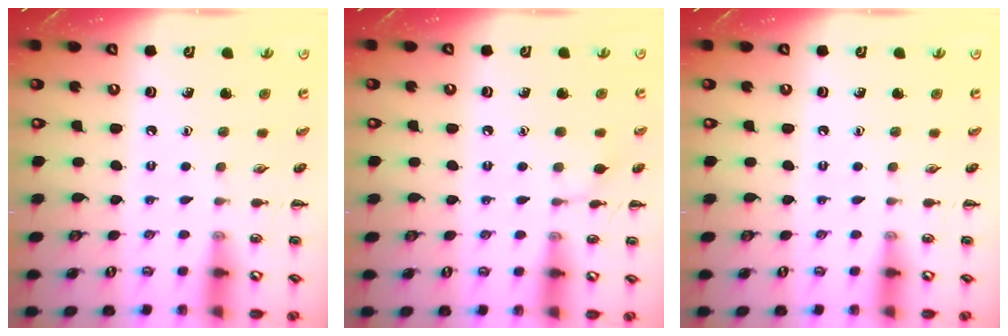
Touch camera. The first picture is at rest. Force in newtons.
{"total": 6.1, "press": 5.8, "slide": 1.9}
{"total": 0.0}